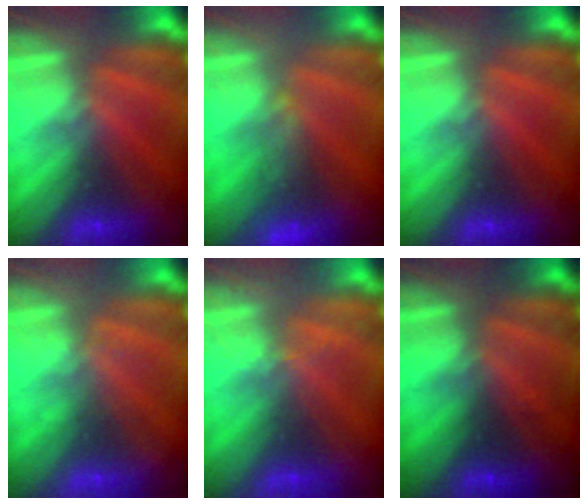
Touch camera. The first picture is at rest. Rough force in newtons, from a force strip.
{"total": 6.4}
{"total": 0.0}
{"total": 1.9}
{"total": 2.1}
{"total": 1.6}